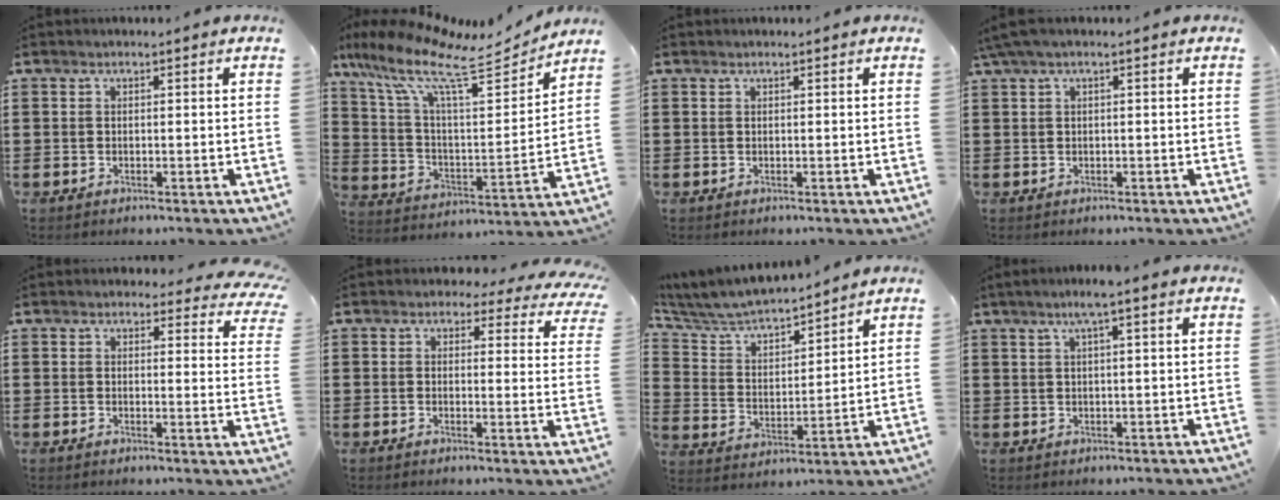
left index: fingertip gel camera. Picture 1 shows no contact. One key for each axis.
{"total": 13.0, "fx": 9.2, "fy": 3.1, "fz": 8.7, "tx": -0.199, "ty": -0.051, "tz": 0.153}
{"total": 0.0}
{"total": 1.7, "fx": 0.1, "fy": 0.2, "fz": 1.7, "tx": -0.036, "ty": -0.005, "tz": -0.001}
{"total": 3.2, "fx": 3.0, "fy": 0.6, "fz": 1.0, "tx": -0.015, "ty": -0.014, "tz": 0.052}
{"total": 2.9, "fx": 2.3, "fy": 1.2, "fz": 1.3, "tx": -0.029, "ty": -0.007, "tz": 0.039}
{"total": 6.2, "fx": 5.9, "fy": 1.1, "fz": 1.6, "tx": -0.063, "ty": -0.040, "tz": 0.097}
{"total": 3.0, "fx": 1.4, "fy": -0.2, "fz": 2.6, "tx": -0.051, "ty": 0.000, "tz": 0.024}